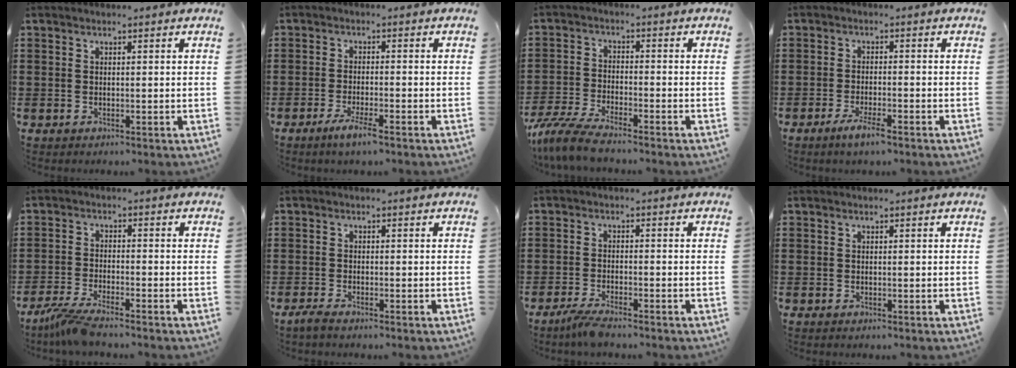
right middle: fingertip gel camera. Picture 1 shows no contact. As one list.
[{"total": 3.5, "force": [-2.4, 0.2, 2.5], "torque": [-0.047, -0.002, -0.043]}, {"total": 5.6, "force": [-5.1, 0.6, 2.3], "torque": [-0.066, -0.008, -0.104]}, {"total": 3.6, "force": [-2.4, 0.5, 2.6], "torque": [-0.047, 0.000, -0.043]}, {"total": 4.4, "force": [-3.9, 0.0, 2.1], "torque": [-0.055, -0.014, -0.078]}, {"total": 1.5, "force": [-1.4, 0.2, 0.6], "torque": [-0.013, 0.004, -0.027]}, {"total": 3.0, "force": [-2.6, 0.0, 1.5], "torque": [-0.040, -0.005, -0.052]}, {"total": 0.0}]